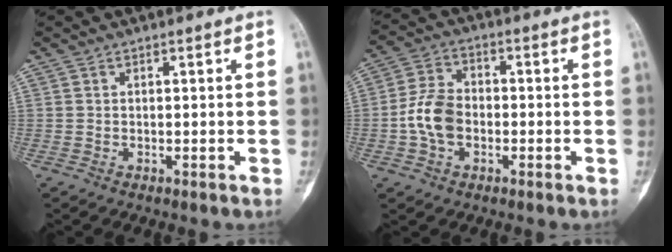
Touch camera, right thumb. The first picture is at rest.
{"total": 8.4, "force": [-1.6, 5.8, 5.8], "torque": [-0.103, 0.021, -0.040]}